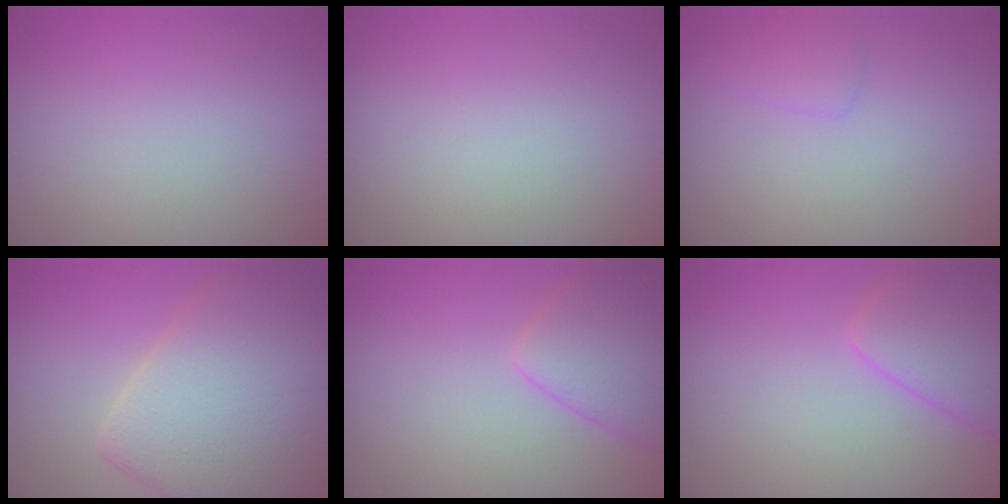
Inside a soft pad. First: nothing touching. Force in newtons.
{"total": 0.0}
{"total": 1.5, "press": 1.5, "slide": 0.1}
{"total": 9.4, "press": 9.3, "slide": 0.6}
{"total": 4.2, "press": 4.2, "slide": 0.3}
{"total": 4.6, "press": 4.6, "slide": 0.4}